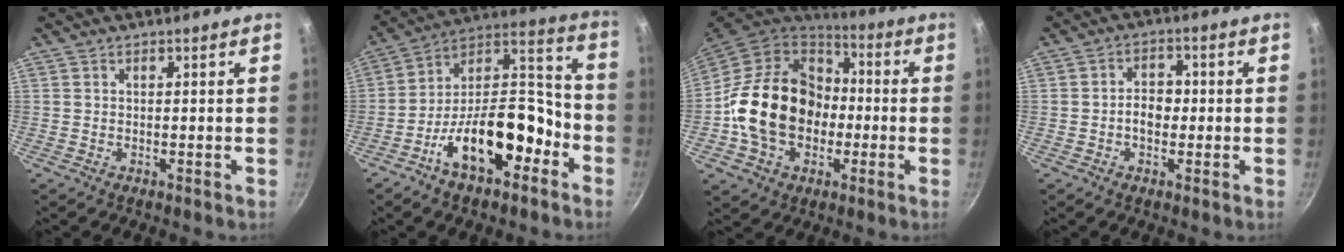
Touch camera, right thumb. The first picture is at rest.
{"total": 20.2, "force": [-8.9, 10.4, 14.9], "torque": [-0.197, 0.085, -0.155]}
{"total": 22.2, "force": [-2.7, 17.2, 13.7], "torque": [-0.222, 0.046, -0.045]}
{"total": 4.8, "force": [-0.6, 3.5, 3.2], "torque": [-0.024, 0.015, -0.013]}